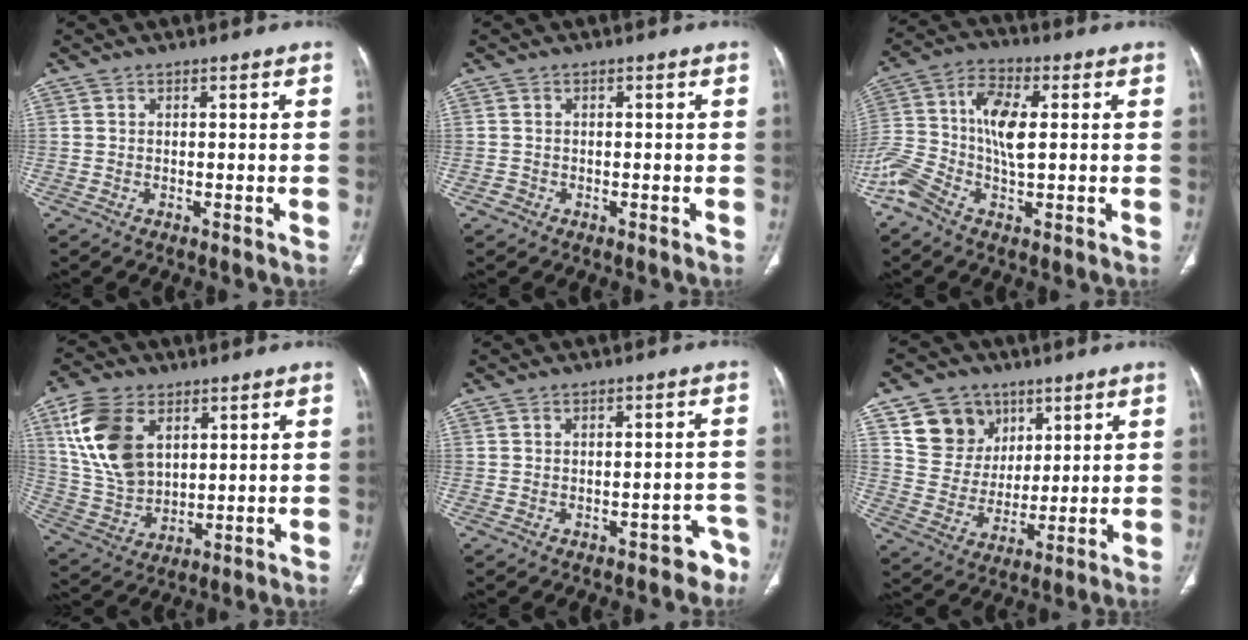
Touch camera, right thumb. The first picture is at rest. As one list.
[{"total": 1.1, "force": [-0.5, 1.0, 0.0], "torque": [0.003, 0.005, -0.014]}, {"total": 13.1, "force": [-0.8, 6.4, 11.4], "torque": [-0.251, 0.025, -0.017]}, {"total": 15.4, "force": [5.6, 9.9, 10.4], "torque": [-0.194, -0.017, 0.123]}, {"total": 4.1, "force": [-3.0, 2.5, 1.2], "torque": [0.010, 0.036, -0.035]}, {"total": 12.0, "force": [6.0, 9.9, 3.1], "torque": [-0.021, -0.026, 0.118]}]